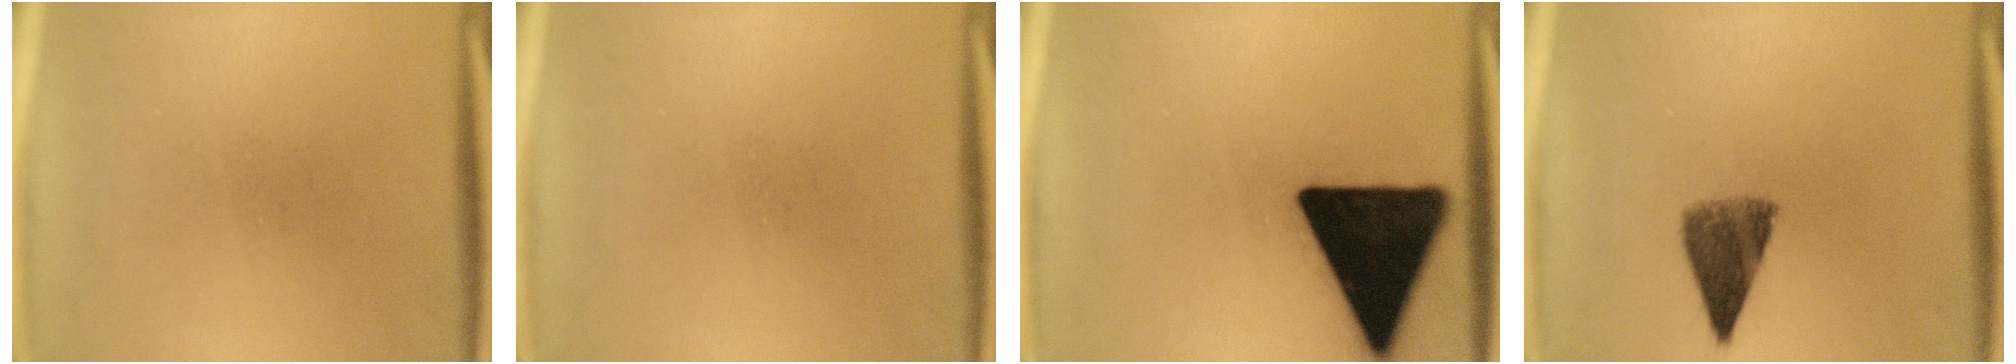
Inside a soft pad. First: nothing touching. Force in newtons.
{"total": 0.0}
{"total": 19.8}
{"total": 6.7}